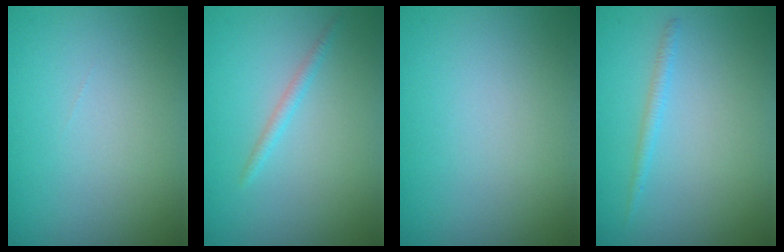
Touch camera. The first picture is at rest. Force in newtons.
{"total": 1.0, "press": 1.0, "slide": 0.1}
{"total": 0.0}
{"total": 1.0, "press": 1.0, "slide": 0.1}